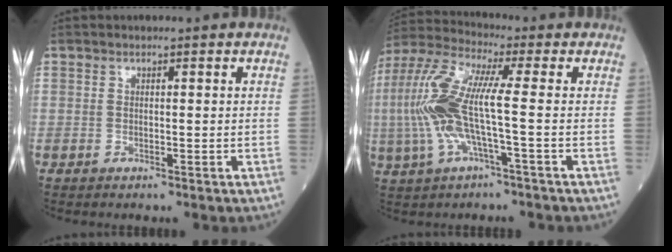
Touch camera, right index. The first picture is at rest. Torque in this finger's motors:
{"motor_torque": [1.95, -0.18, 1.05, 0.21]}